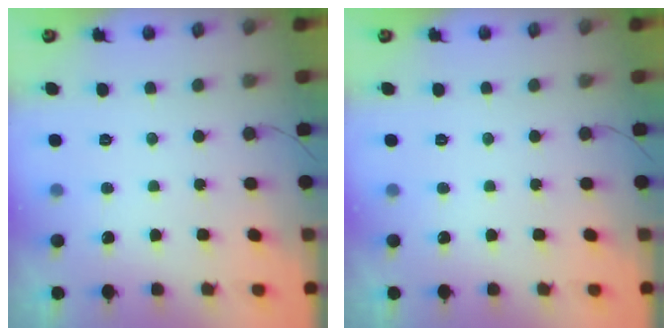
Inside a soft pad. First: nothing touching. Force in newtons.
{"total": 0.0}